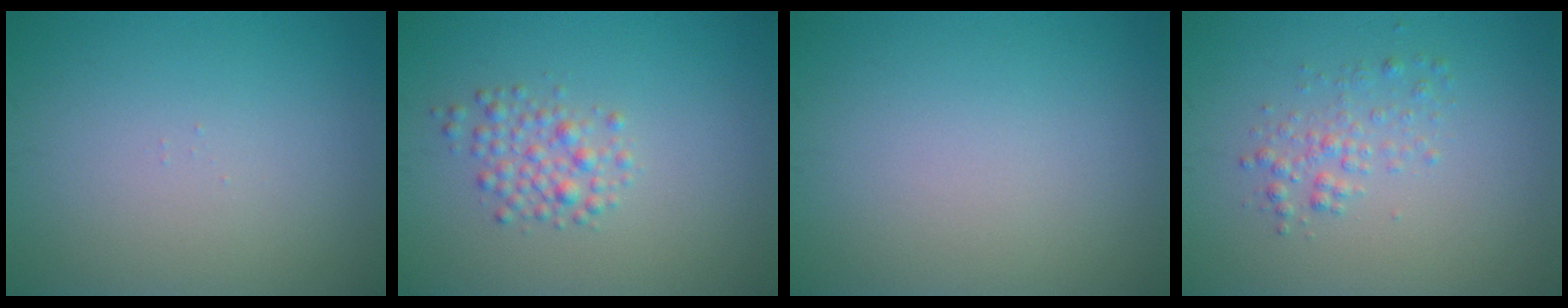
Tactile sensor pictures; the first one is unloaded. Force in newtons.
{"total": 2.3, "press": 2.3, "slide": 0.1}
{"total": 0.0}
{"total": 1.8, "press": 1.8, "slide": 0.0}